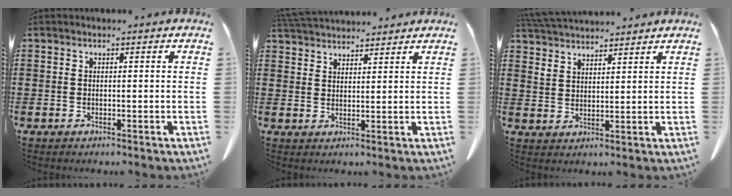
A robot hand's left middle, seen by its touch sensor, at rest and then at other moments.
{"total": 4.0, "force": [3.9, 0.4, 0.5], "torque": [-0.022, -0.011, 0.075]}
{"total": 4.9, "force": [4.6, 1.1, 1.0], "torque": [-0.033, -0.010, 0.088]}